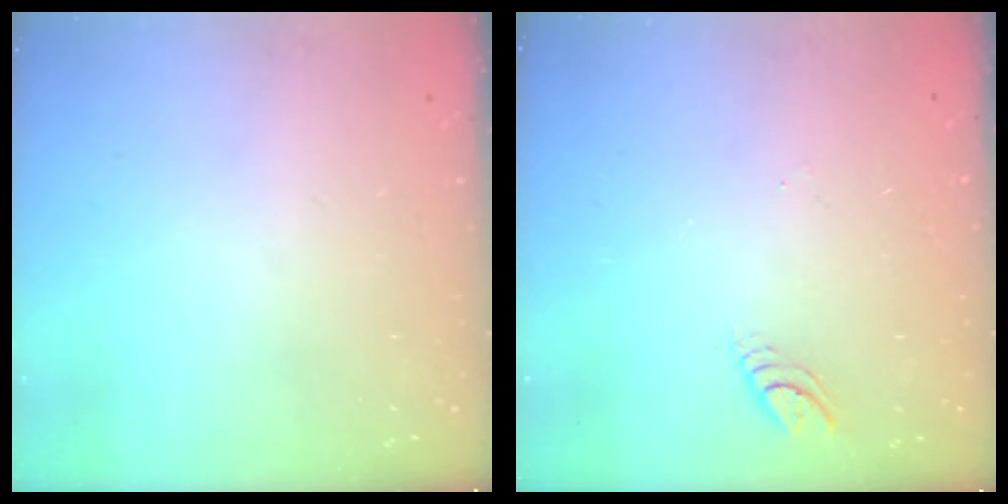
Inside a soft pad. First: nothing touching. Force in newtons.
{"total": 3.9, "press": 3.9, "slide": 0.3}